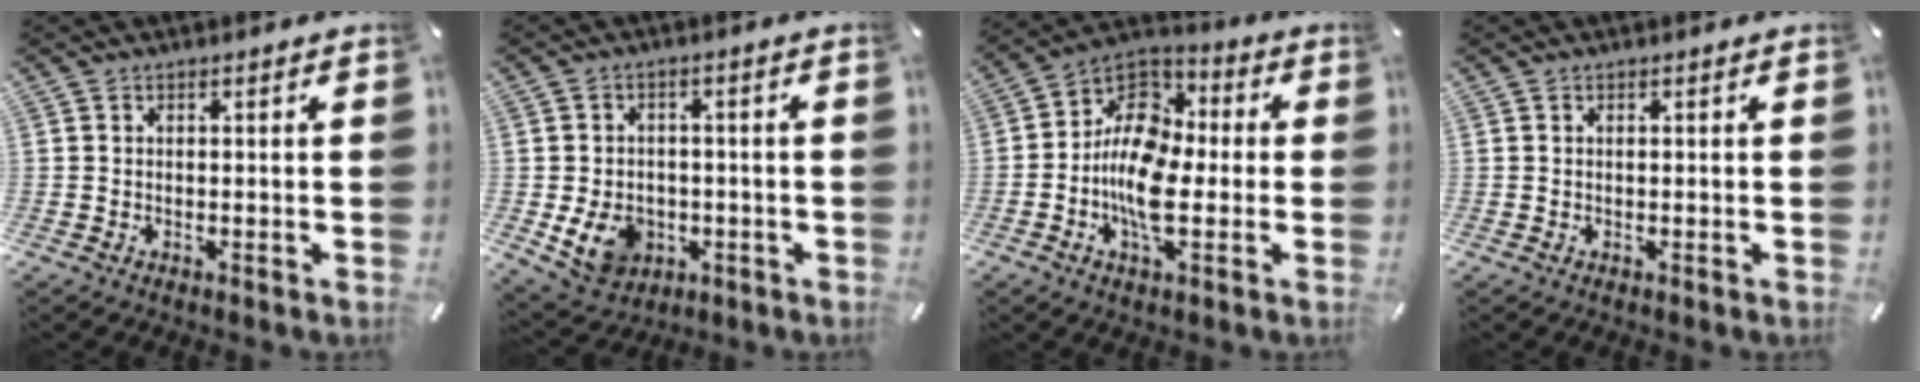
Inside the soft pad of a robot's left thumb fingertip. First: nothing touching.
{"total": 9.4, "force": [-2.5, 7.7, 4.8], "torque": [-0.103, 0.012, -0.045]}
{"total": 13.5, "force": [-4.0, 8.5, 9.6], "torque": [-0.205, 0.009, -0.080]}
{"total": 0.0}